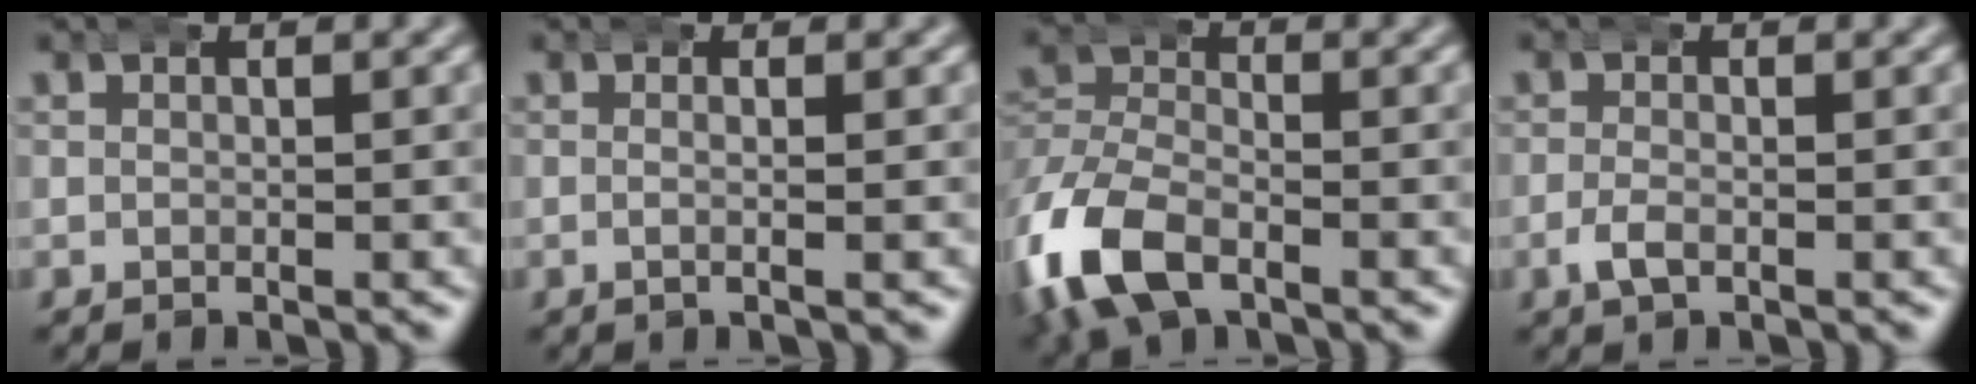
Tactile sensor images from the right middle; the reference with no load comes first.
{"total": 1.6, "force": [-0.4, 0.0, 1.5], "torque": [-0.030, 0.004, -0.010]}
{"total": 7.1, "force": [-3.3, 4.8, 4.0], "torque": [-0.106, -0.022, -0.049]}
{"total": 1.8, "force": [-1.2, 0.6, 1.2], "torque": [-0.029, -0.005, -0.021]}